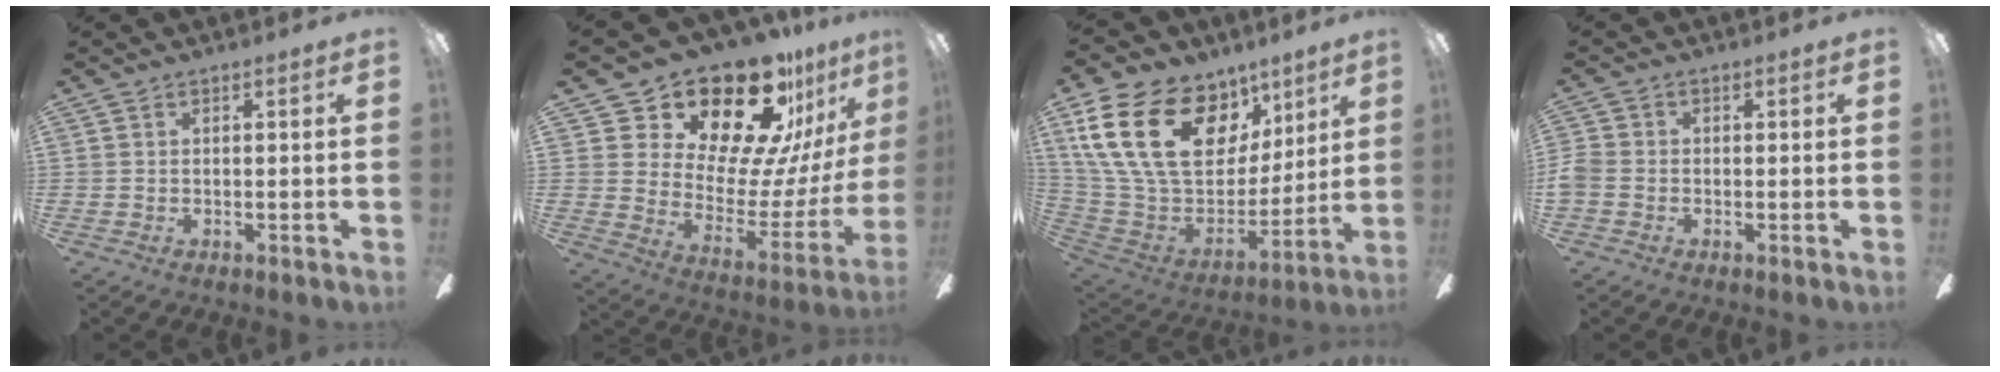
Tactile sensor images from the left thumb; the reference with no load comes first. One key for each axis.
{"total": 24.5, "fx": 20.0, "fy": 9.1, "fz": 10.8, "tx": -0.160, "ty": -0.154, "tz": 0.350}
{"total": 27.5, "fx": 11.4, "fy": 18.0, "fz": 17.4, "tx": -0.343, "ty": -0.039, "tz": 0.223}
{"total": 2.9, "fx": -1.1, "fy": 2.2, "fz": 1.5, "tx": -0.029, "ty": 0.007, "tz": -0.020}